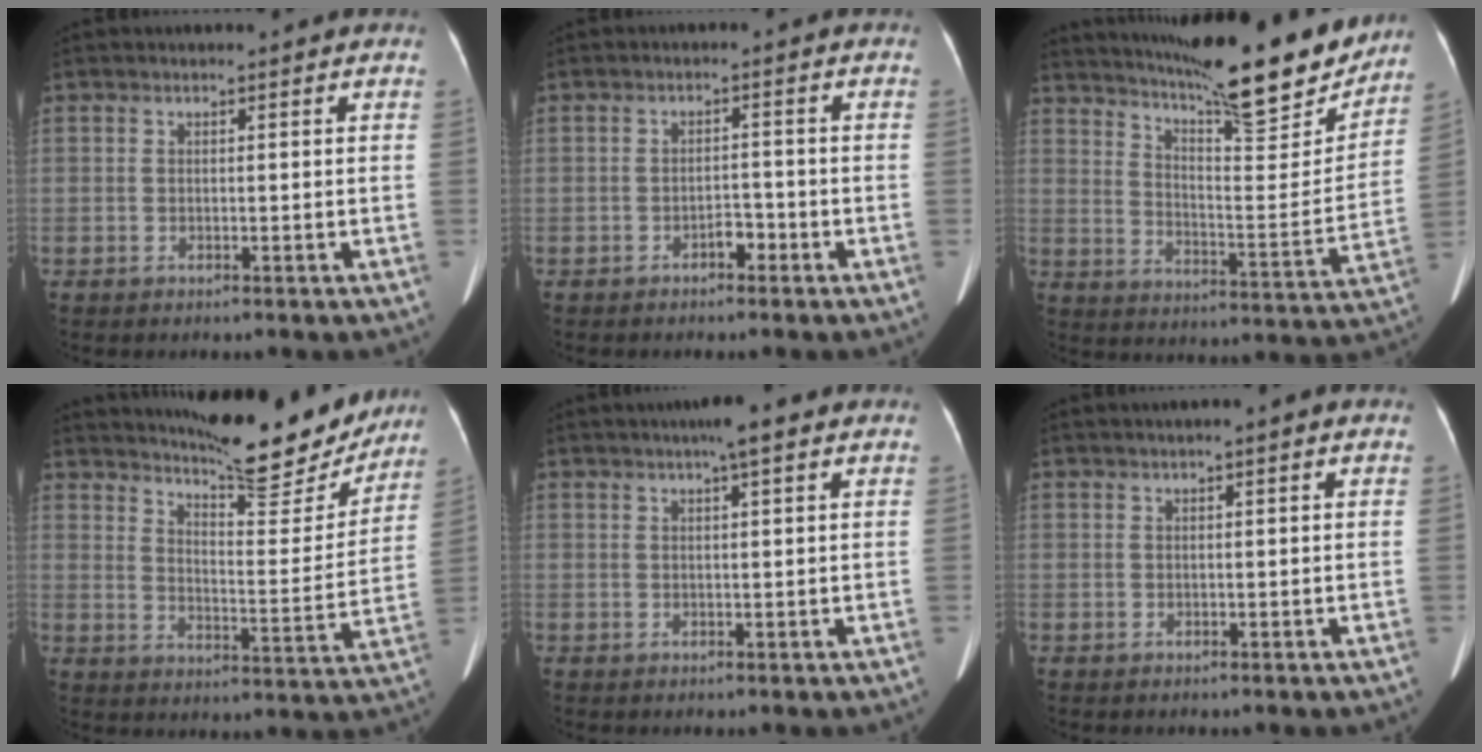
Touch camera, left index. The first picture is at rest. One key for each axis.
{"total": 2.0, "fx": -1.4, "fy": 0.9, "fz": 1.0, "tx": -0.014, "ty": 0.004, "tz": -0.023}
{"total": 22.4, "fx": 18.9, "fy": 2.6, "fz": 11.7, "tx": -0.189, "ty": -0.030, "tz": 0.267}
{"total": 17.8, "fx": 16.1, "fy": 2.8, "fz": 7.1, "tx": -0.105, "ty": -0.031, "tz": 0.215}
{"total": 3.7, "fx": 2.3, "fy": 0.1, "fz": 2.9, "tx": -0.047, "ty": 0.013, "tz": 0.033}
{"total": 1.3, "fx": 0.6, "fy": 0.0, "fz": 1.1, "tx": -0.023, "ty": 0.006, "tz": 0.009}